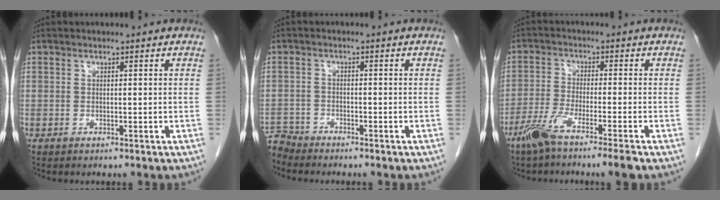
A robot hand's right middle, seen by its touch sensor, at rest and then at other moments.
{"total": 3.6, "force": [-3.5, 0.3, -0.7], "torque": [0.016, -0.011, -0.067]}
{"total": 7.1, "force": [-4.9, -0.3, 5.1], "torque": [-0.097, -0.015, -0.095]}